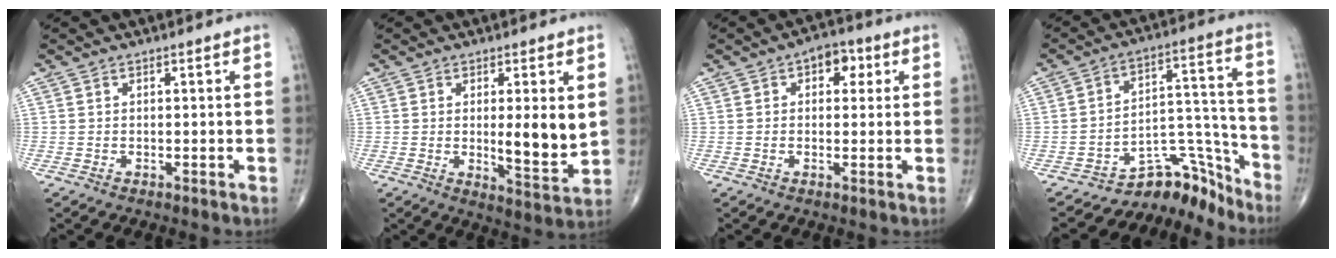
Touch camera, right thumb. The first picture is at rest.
{"total": 8.5, "force": [1.1, 2.3, 8.1], "torque": [-0.114, -0.026, 0.022]}
{"total": 5.3, "force": [1.8, 3.4, 3.7], "torque": [-0.020, 0.005, 0.016]}
{"total": 11.2, "force": [-10.0, 4.8, 1.4], "torque": [0.022, 0.151, -0.163]}